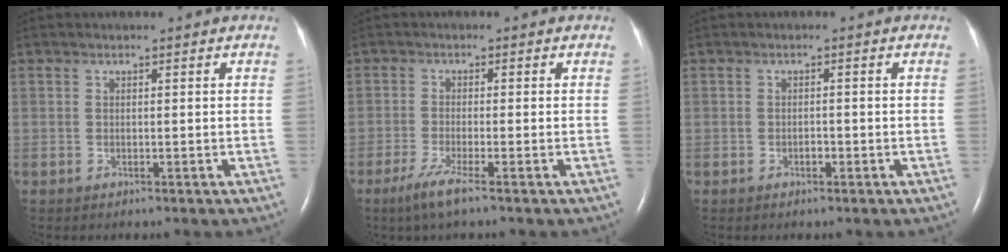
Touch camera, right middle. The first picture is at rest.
{"total": 3.8, "force": [-2.4, -0.2, 2.9], "torque": [-0.068, -0.013, -0.052]}
{"total": 0.9, "force": [-0.5, 0.5, 0.5], "torque": [-0.010, 0.002, -0.008]}